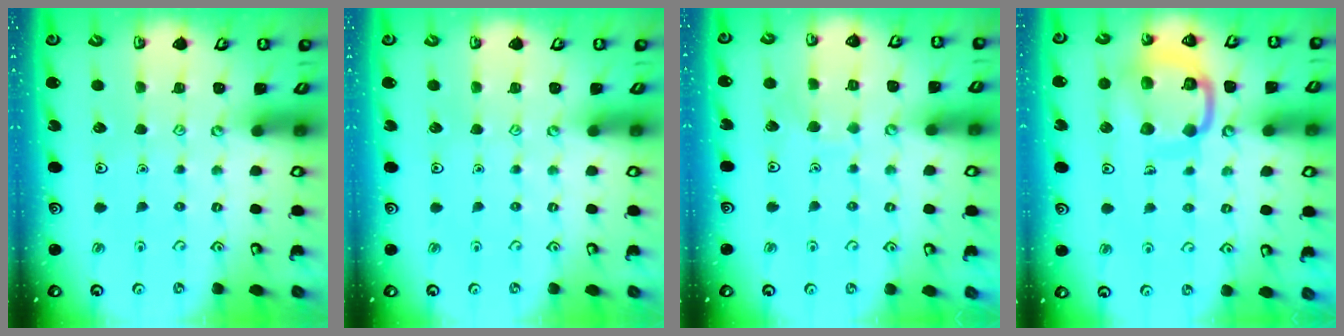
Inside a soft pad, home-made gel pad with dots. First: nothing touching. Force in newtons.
{"total": 0.0}
{"total": 3.5, "press": 3.5, "slide": 0.3}
{"total": 14.8, "press": 14.7, "slide": 1.6}